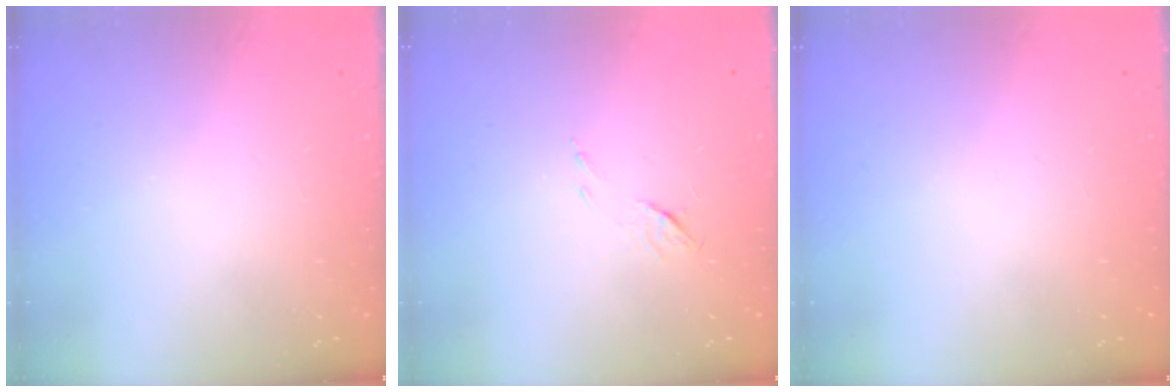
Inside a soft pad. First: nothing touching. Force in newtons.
{"total": 5.1, "press": 5.0, "slide": 0.8}
{"total": 0.0}